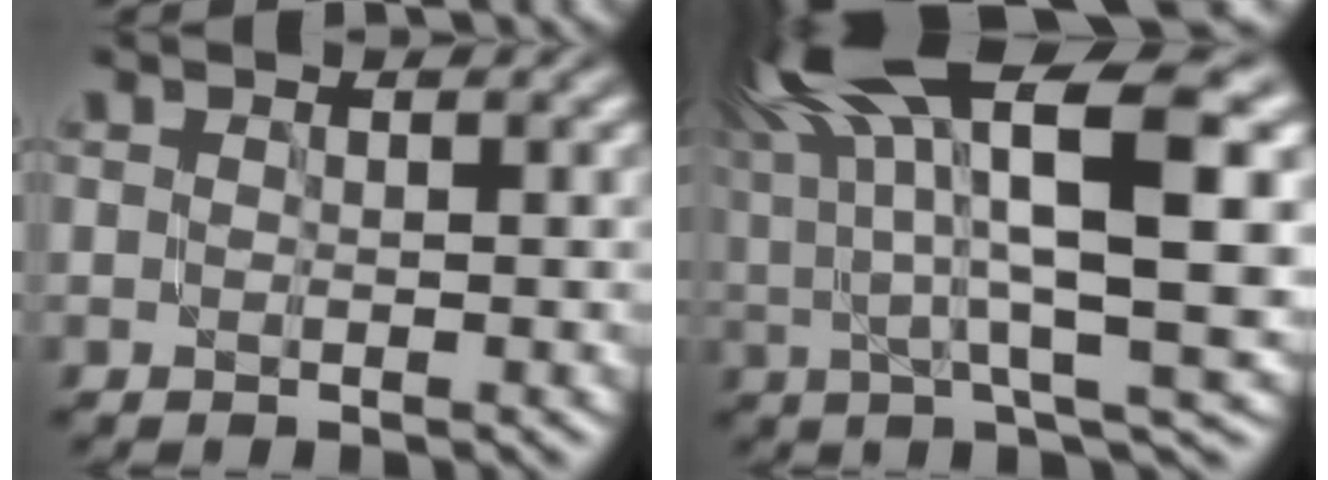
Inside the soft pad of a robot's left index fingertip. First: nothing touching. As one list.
[{"total": 16.5, "force": [6.0, 3.8, 14.9], "torque": [-0.263, 0.027, 0.111]}]